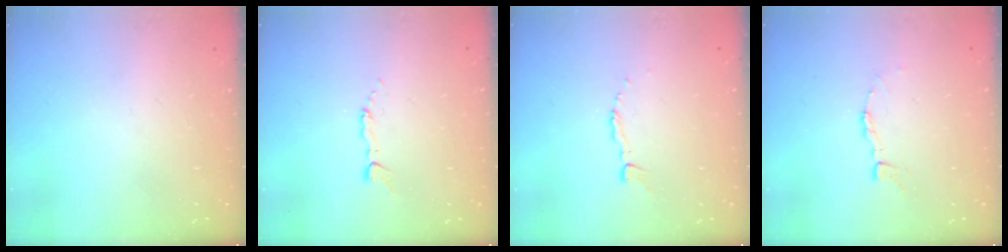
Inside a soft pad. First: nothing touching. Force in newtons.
{"total": 3.0, "press": 3.0, "slide": 0.2}
{"total": 3.3, "press": 3.3, "slide": 0.3}
{"total": 3.2, "press": 3.2, "slide": 0.2}